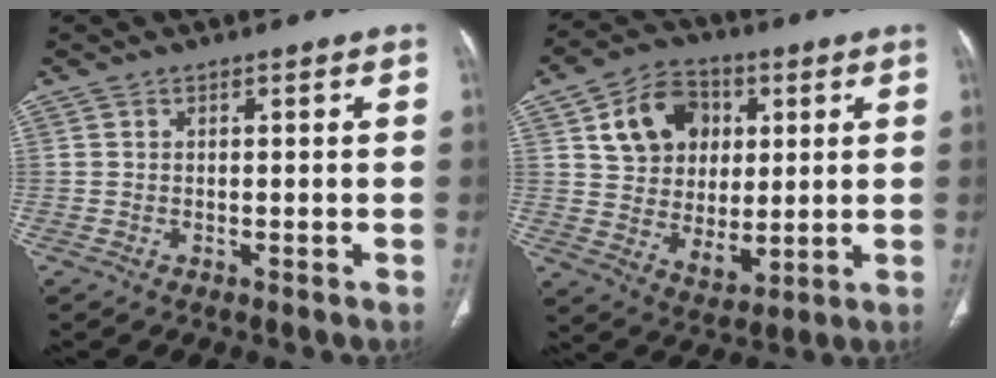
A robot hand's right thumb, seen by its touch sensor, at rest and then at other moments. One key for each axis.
{"total": 15.1, "fx": 4.7, "fy": 11.6, "fz": 8.4, "tx": -0.098, "ty": -0.014, "tz": 0.085}